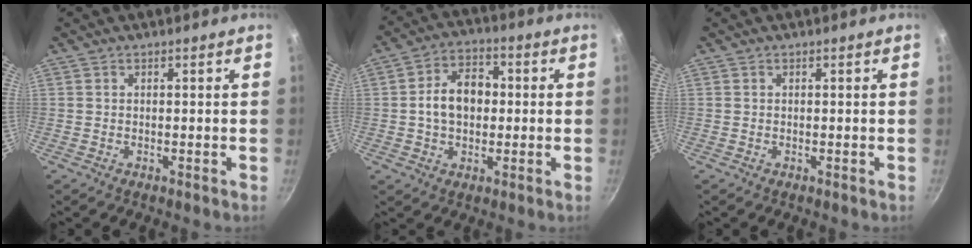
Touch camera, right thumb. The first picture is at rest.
{"total": 9.8, "force": [0.2, 6.9, 6.9], "torque": [-0.086, 0.022, -0.006]}
{"total": 0.0}